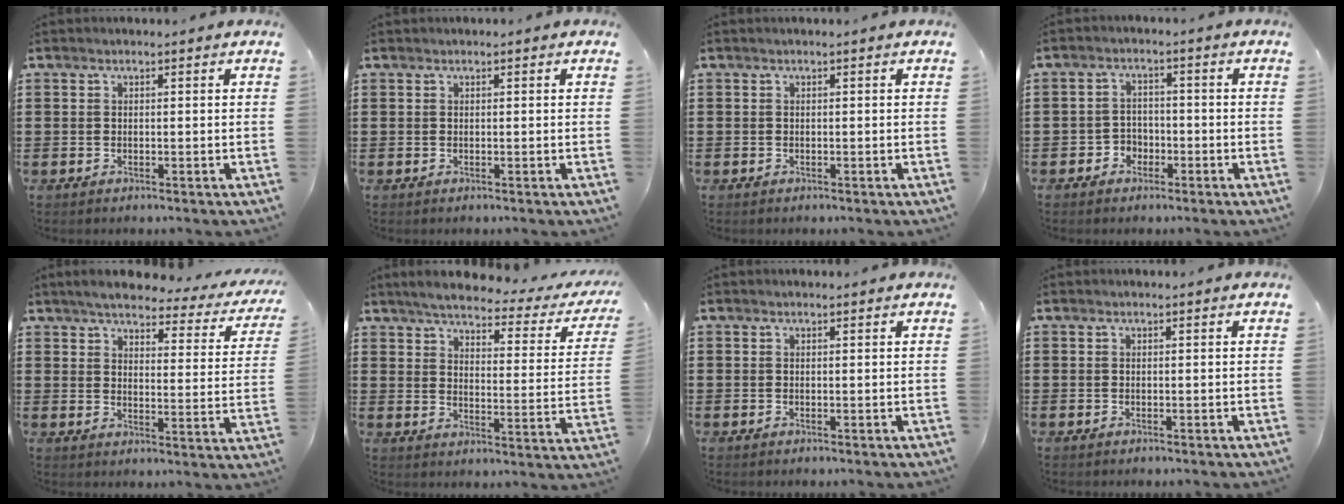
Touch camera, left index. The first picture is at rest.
{"total": 0.0}
{"total": 0.0}
{"total": 2.8, "force": [-1.9, 2.0, 0.3], "torque": [-0.015, 0.006, -0.043]}
{"total": 4.4, "force": [4.0, 0.5, 1.9], "torque": [-0.059, -0.022, 0.063]}
{"total": 4.0, "force": [3.6, 0.1, 1.7], "torque": [-0.057, -0.025, 0.055]}
{"total": 0.0}
{"total": 0.0}